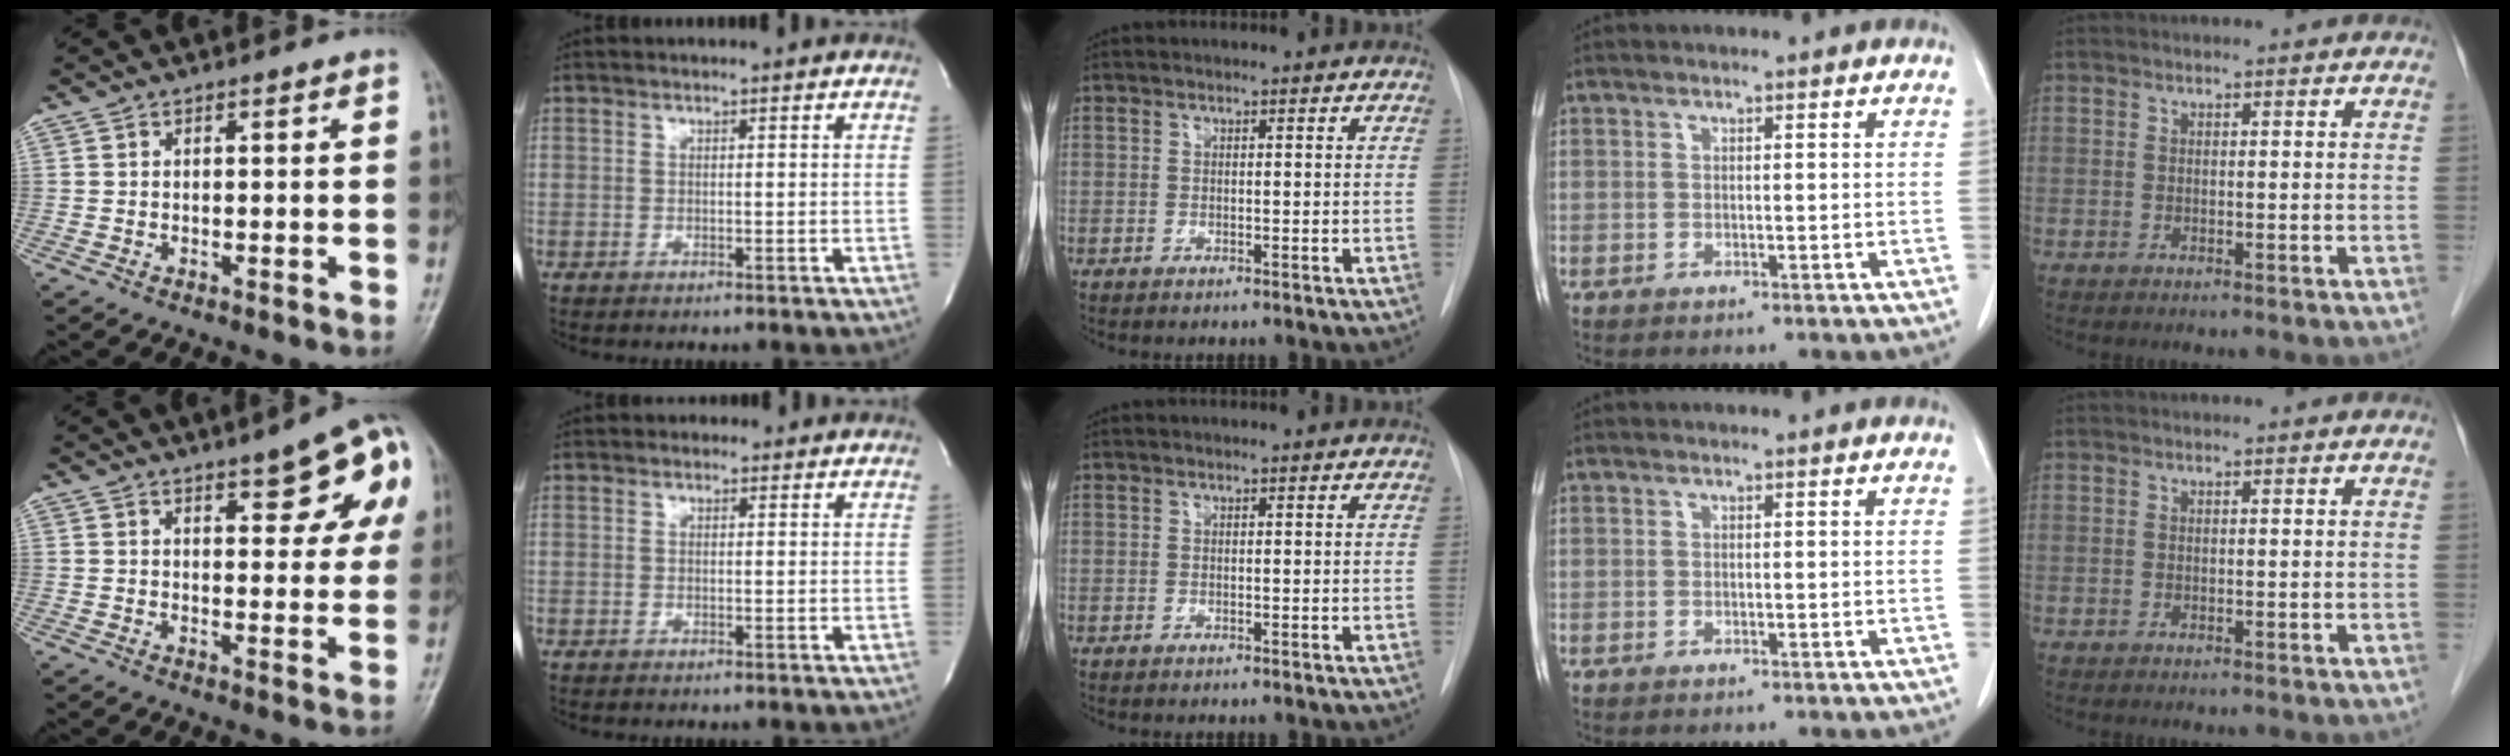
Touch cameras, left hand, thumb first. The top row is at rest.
{"thumb": {"total": 13.0, "force": [5.5, 4.8, 10.7], "torque": [-0.099, -0.008, 0.062]}, "index": {"total": 1.4, "force": [0.8, 1.1, 0.0], "torque": [0.004, 0.010, 0.006]}}